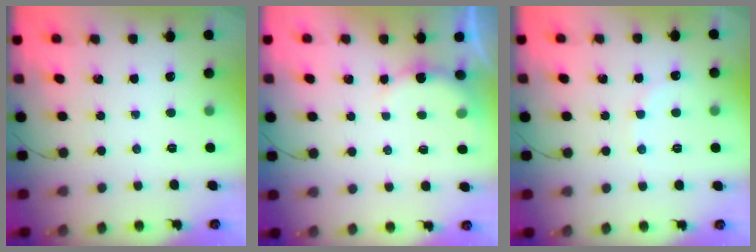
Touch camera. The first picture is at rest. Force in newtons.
{"total": 5.6, "press": 5.5, "slide": 1.1}
{"total": 4.8, "press": 4.6, "slide": 1.3}